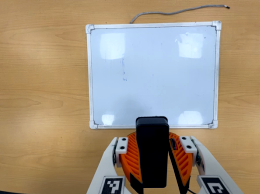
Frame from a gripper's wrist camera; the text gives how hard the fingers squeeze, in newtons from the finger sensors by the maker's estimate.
{"total": 11.4, "left": 10.8, "right": 12.1}